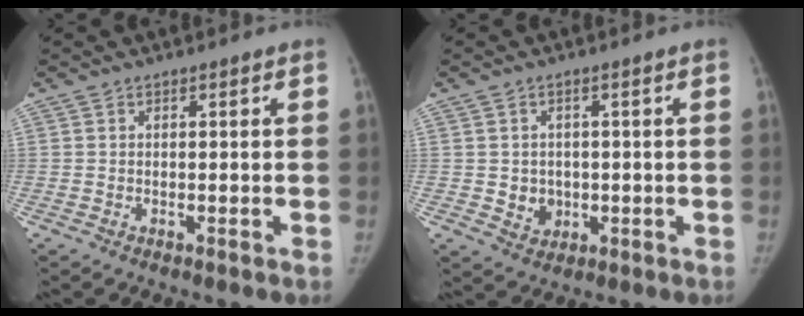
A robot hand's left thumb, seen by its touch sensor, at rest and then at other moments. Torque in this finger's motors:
{"motor_torque": [0.03, -0.03, 0.10, 0.04, 0.08]}